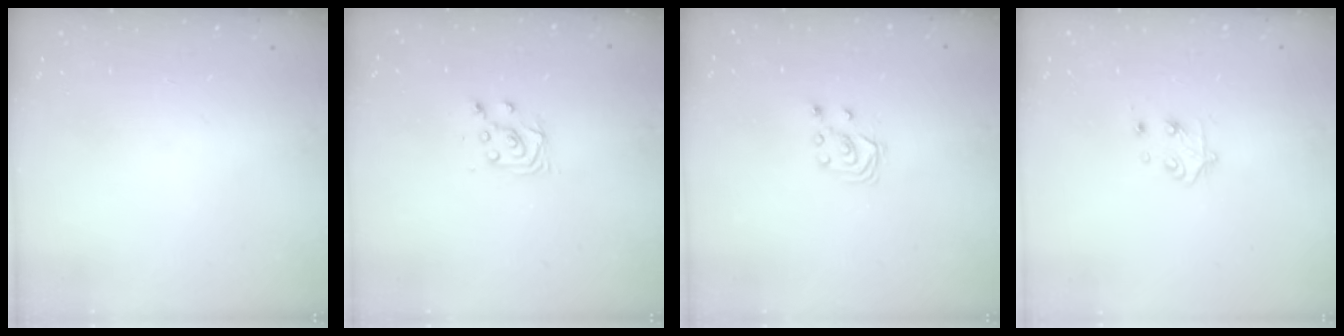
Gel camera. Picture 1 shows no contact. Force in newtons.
{"total": 6.1, "press": 6.1, "slide": 0.5}
{"total": 2.8, "press": 2.7, "slide": 0.7}
{"total": 4.8, "press": 4.8, "slide": 0.6}